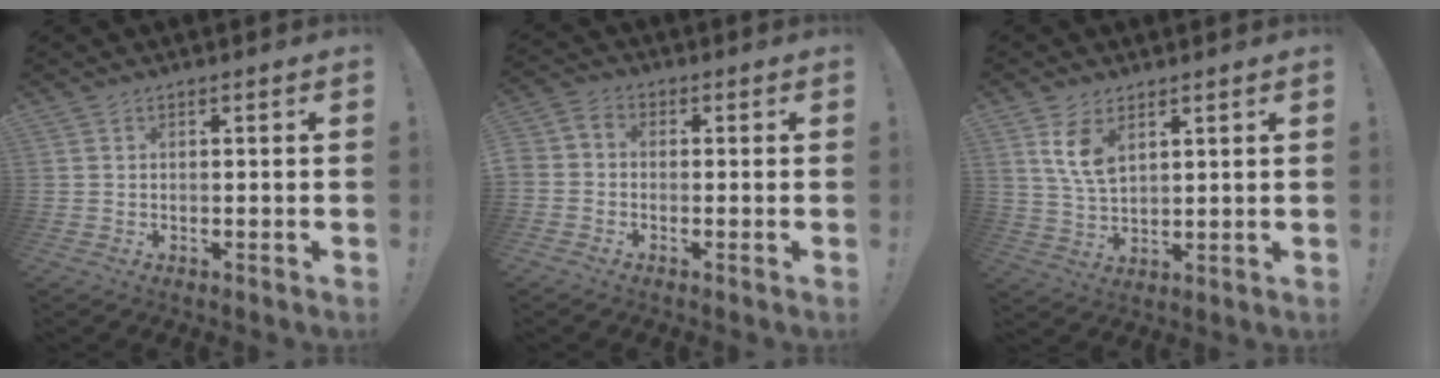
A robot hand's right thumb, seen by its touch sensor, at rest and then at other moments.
{"total": 2.9, "force": [-1.6, 1.9, 1.4], "torque": [-0.029, 0.008, -0.029]}
{"total": 8.2, "force": [4.2, 4.6, 5.3], "torque": [-0.098, -0.017, 0.078]}